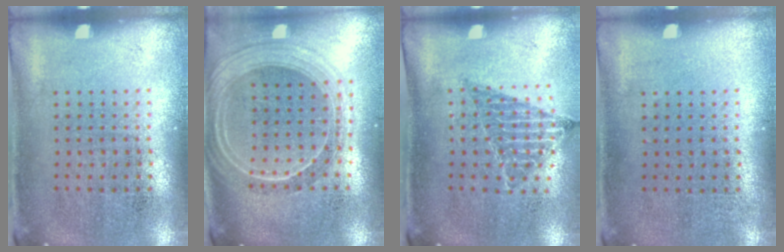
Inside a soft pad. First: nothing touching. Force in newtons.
{"total": 2.4, "press": 2.0, "slide": 1.2}
{"total": 0.9, "press": 0.8, "slide": 0.2}
{"total": 0.0}